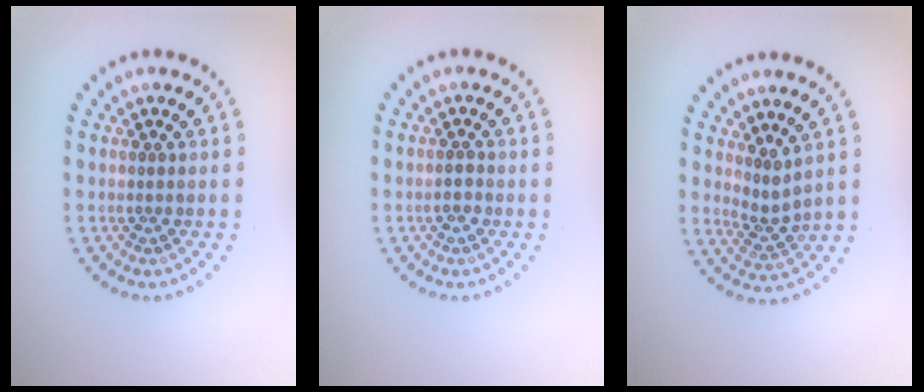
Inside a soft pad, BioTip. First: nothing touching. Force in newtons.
{"total": 1.0, "press": 1.0, "slide": 0.4}
{"total": 2.0, "press": 1.4, "slide": 1.3}